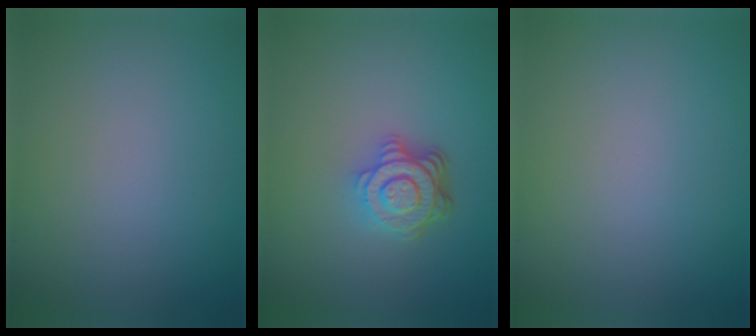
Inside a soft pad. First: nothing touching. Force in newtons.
{"total": 4.7, "press": 3.4, "slide": 3.2}
{"total": 0.0}